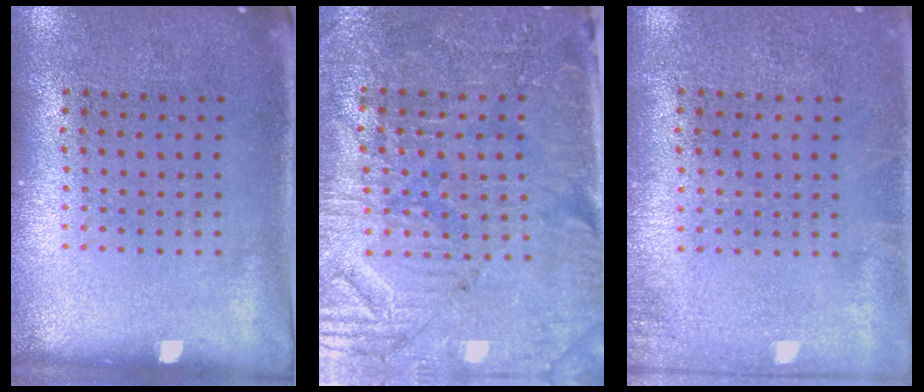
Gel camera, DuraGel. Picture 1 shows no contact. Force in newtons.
{"total": 3.8, "press": 3.5, "slide": 1.4}
{"total": 0.8, "press": 0.8, "slide": 0.1}